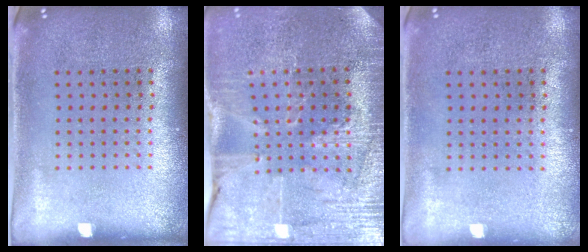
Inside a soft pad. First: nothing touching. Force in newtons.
{"total": 3.4, "press": 3.3, "slide": 0.7}
{"total": 0.0}